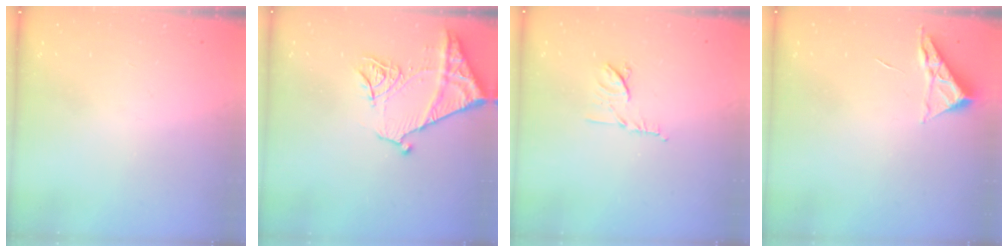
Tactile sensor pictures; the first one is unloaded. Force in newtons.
{"total": 11.9, "press": 11.8, "slide": 1.4}
{"total": 8.0, "press": 7.9, "slide": 1.0}
{"total": 3.8, "press": 3.8, "slide": 0.5}